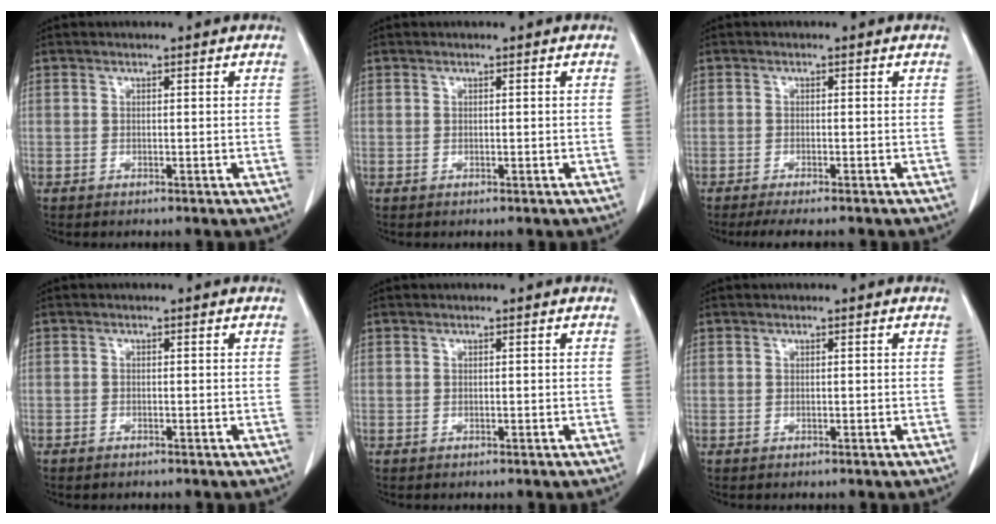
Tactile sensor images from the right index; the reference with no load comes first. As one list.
[{"total": 0.0}, {"total": 6.0, "force": [-4.9, 1.2, 3.4], "torque": [-0.052, -0.009, -0.074]}, {"total": 1.2, "force": [-0.8, 0.8, 0.6], "torque": [-0.014, 0.001, -0.010]}, {"total": 0.0}, {"total": 0.0}]